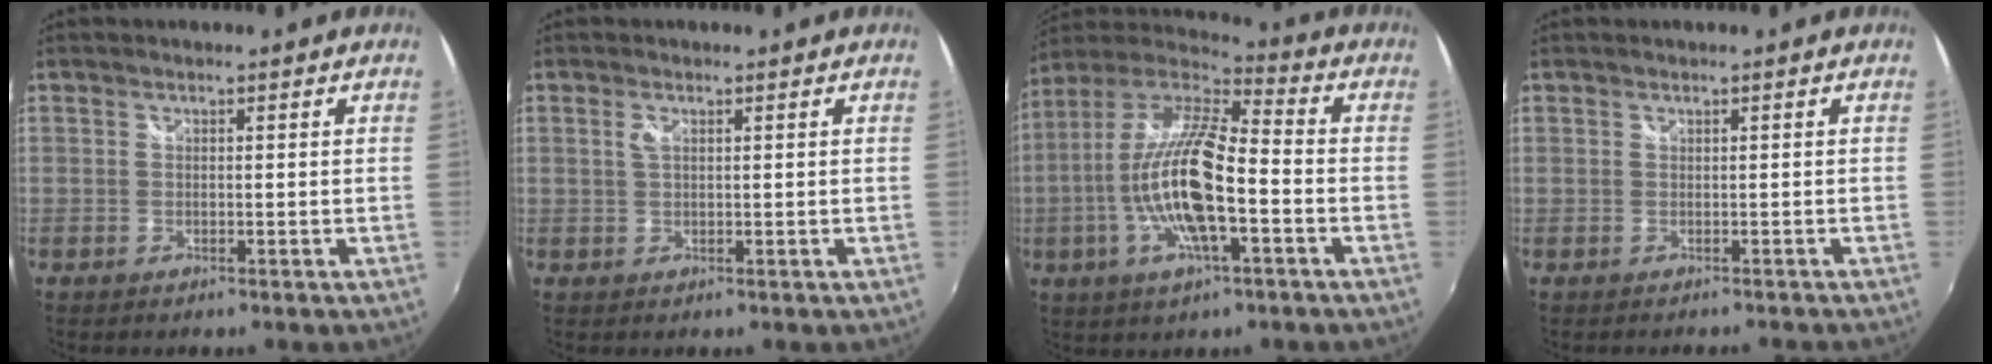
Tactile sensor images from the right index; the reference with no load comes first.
{"total": 1.3, "force": [0.5, 0.6, 1.1], "torque": [-0.021, 0.000, 0.007]}
{"total": 18.1, "force": [-4.5, 4.7, 16.9], "torque": [-0.318, -0.014, -0.090]}
{"total": 0.8, "force": [-0.5, 0.6, 0.0], "torque": [0.001, 0.002, -0.003]}